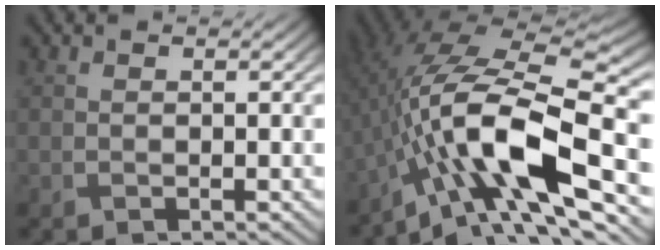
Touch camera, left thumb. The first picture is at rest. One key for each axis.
{"total": 15.7, "fx": -5.1, "fy": 5.9, "fz": 13.6, "tx": -0.252, "ty": 0.007, "tz": -0.095}